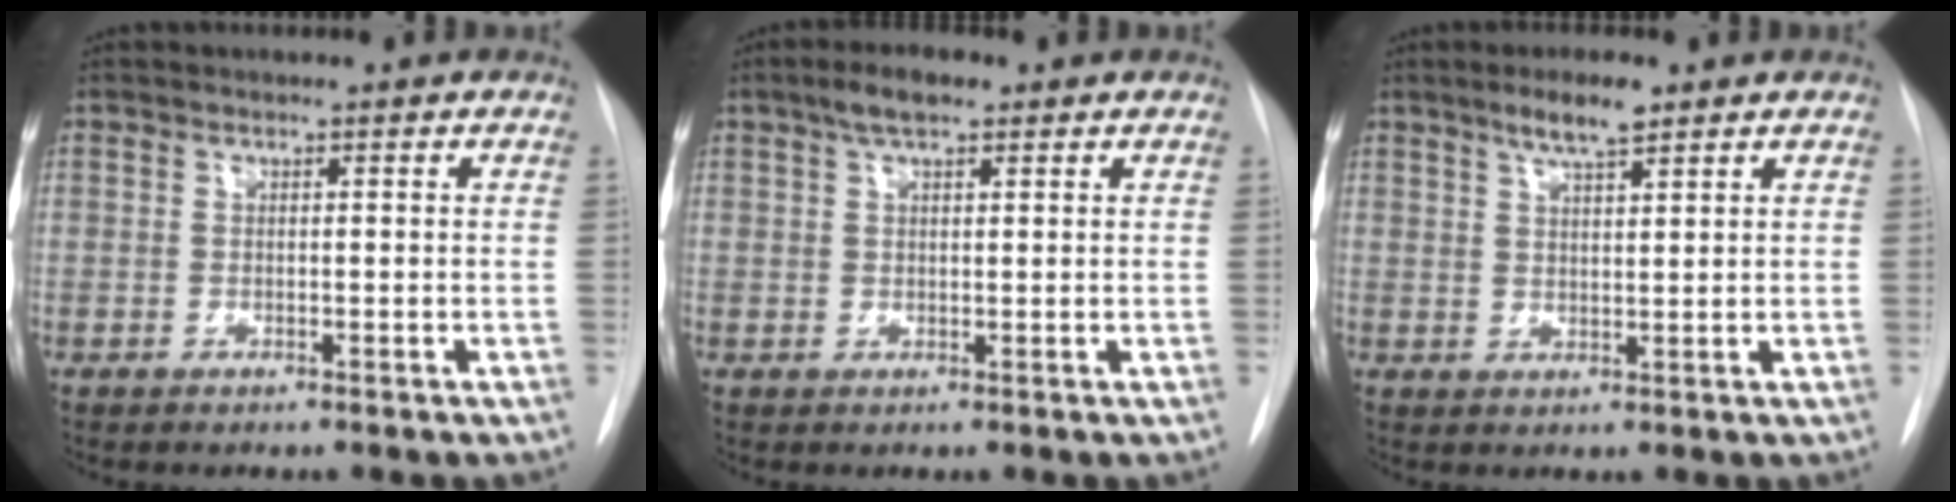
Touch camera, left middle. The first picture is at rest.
{"total": 3.8, "force": [2.4, 1.4, 2.6], "torque": [-0.052, 0.012, 0.042]}
{"total": 4.5, "force": [3.2, 0.6, 3.1], "torque": [-0.058, 0.003, 0.056]}